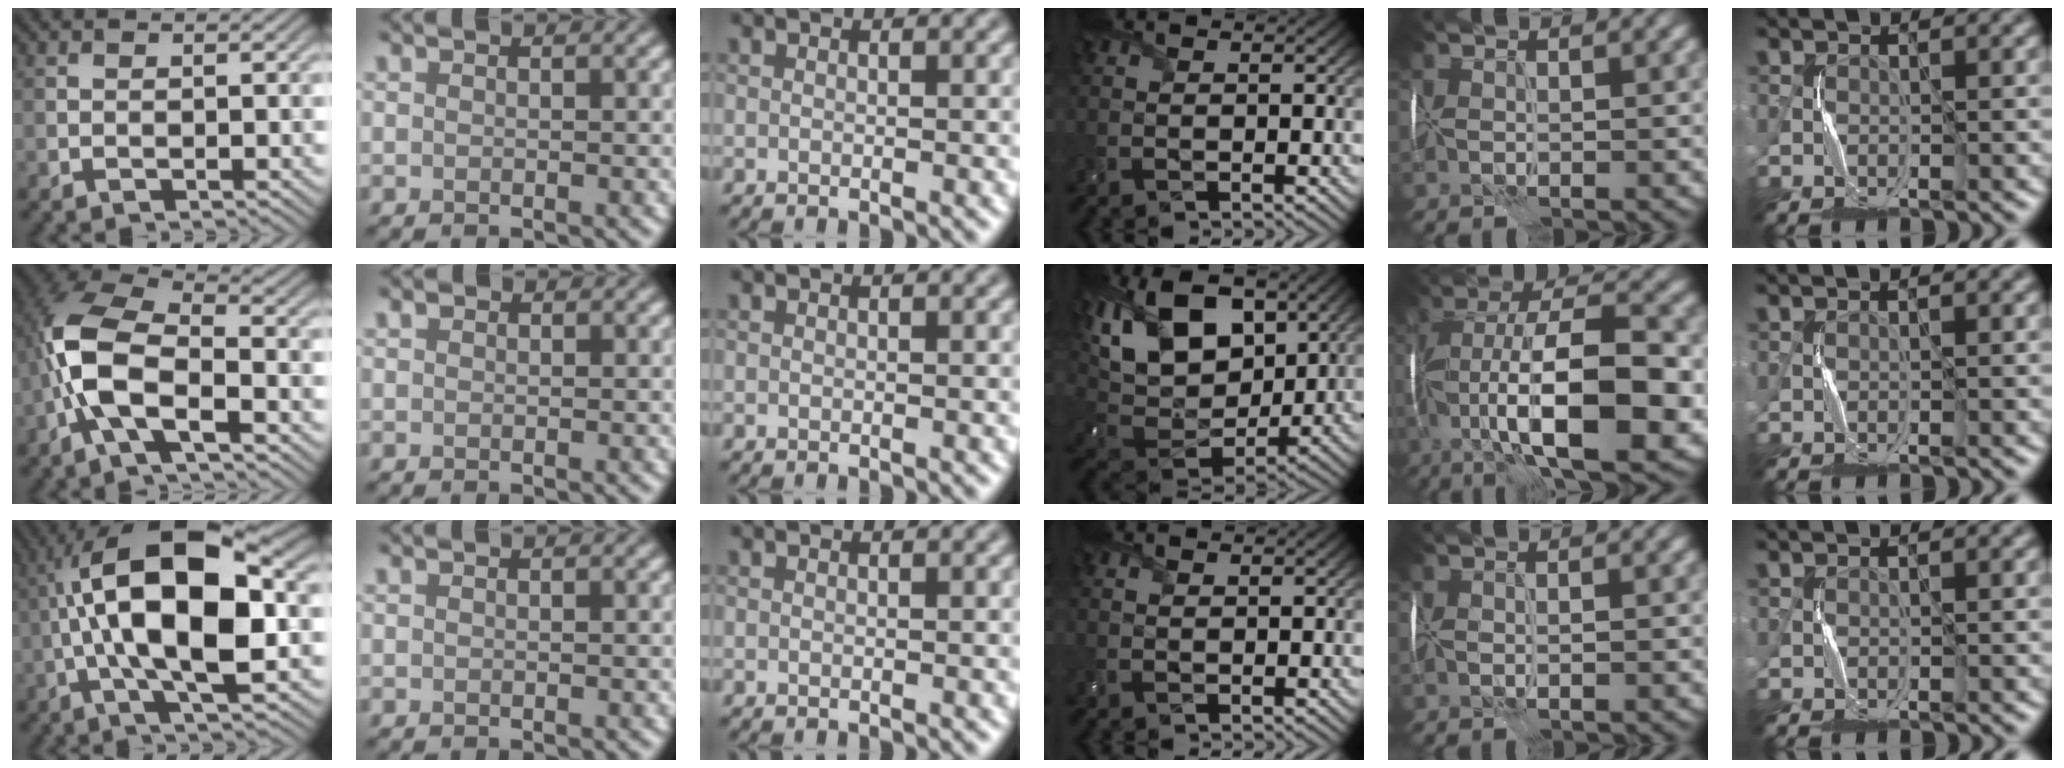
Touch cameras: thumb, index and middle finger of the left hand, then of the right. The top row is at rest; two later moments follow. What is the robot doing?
{"motion": "wrap", "object": "felt sheet"}